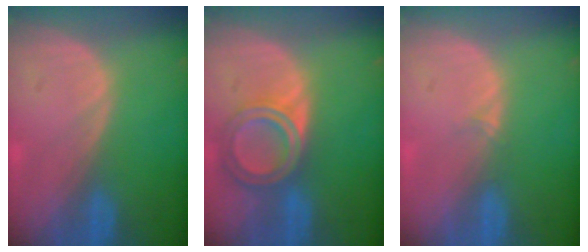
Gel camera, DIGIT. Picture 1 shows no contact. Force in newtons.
{"total": 6.5, "press": 5.8, "slide": 3.0}
{"total": 0.9, "press": 0.6, "slide": 0.7}